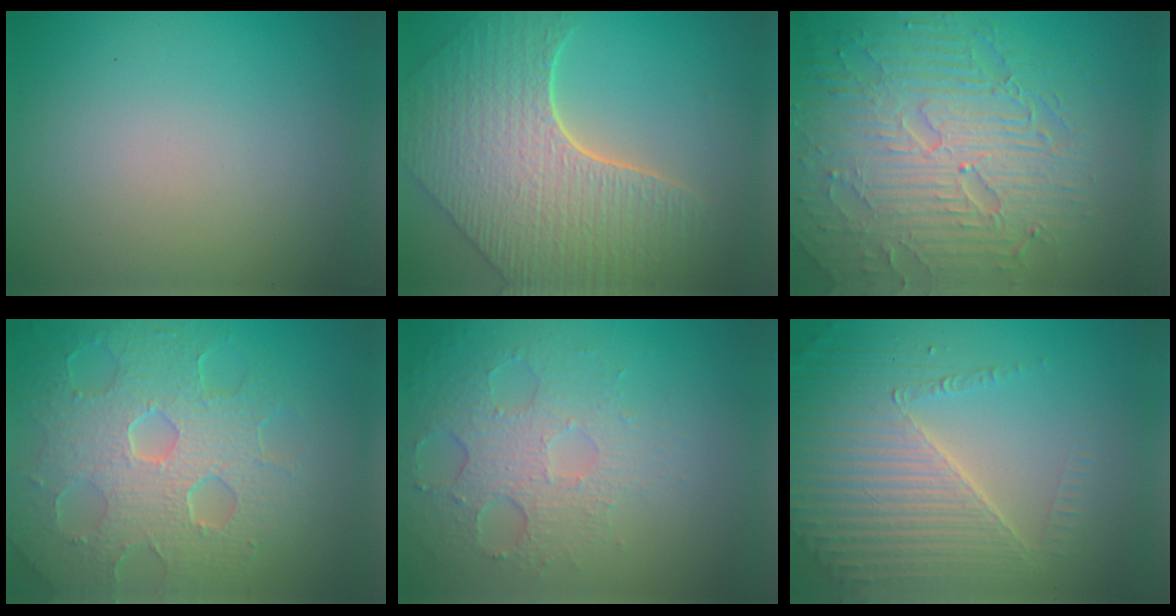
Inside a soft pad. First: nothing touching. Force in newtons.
{"total": 8.5, "press": 6.1, "slide": 5.8}
{"total": 8.8, "press": 6.3, "slide": 6.1}
{"total": 8.9, "press": 6.0, "slide": 6.5}
{"total": 5.2, "press": 3.4, "slide": 3.9}
{"total": 6.2, "press": 4.7, "slide": 4.0}